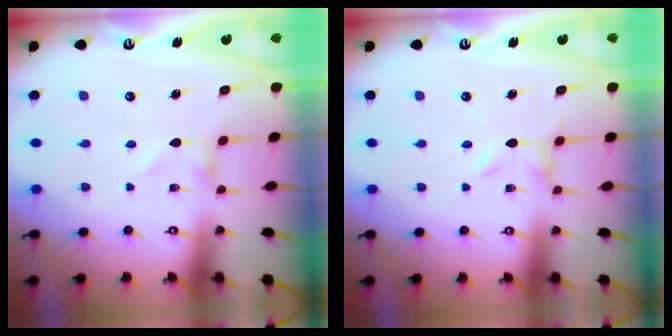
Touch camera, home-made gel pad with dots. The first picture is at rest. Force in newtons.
{"total": 0.0}